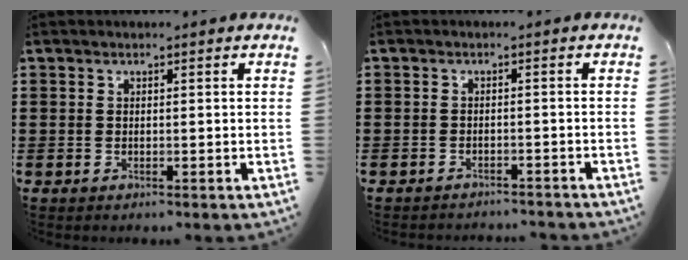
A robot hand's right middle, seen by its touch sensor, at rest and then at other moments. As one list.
[{"total": 1.9, "force": [-1.9, 0.3, -0.3], "torque": [0.001, 0.003, -0.043]}]